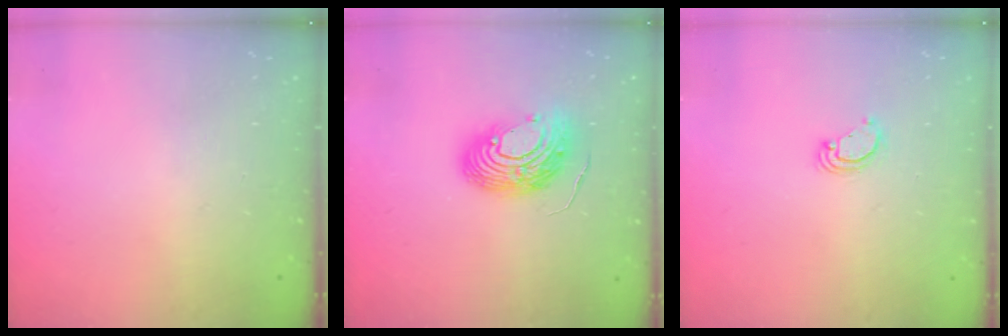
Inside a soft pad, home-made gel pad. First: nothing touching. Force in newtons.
{"total": 13.3, "press": 13.1, "slide": 2.3}
{"total": 3.4, "press": 3.4, "slide": 0.2}